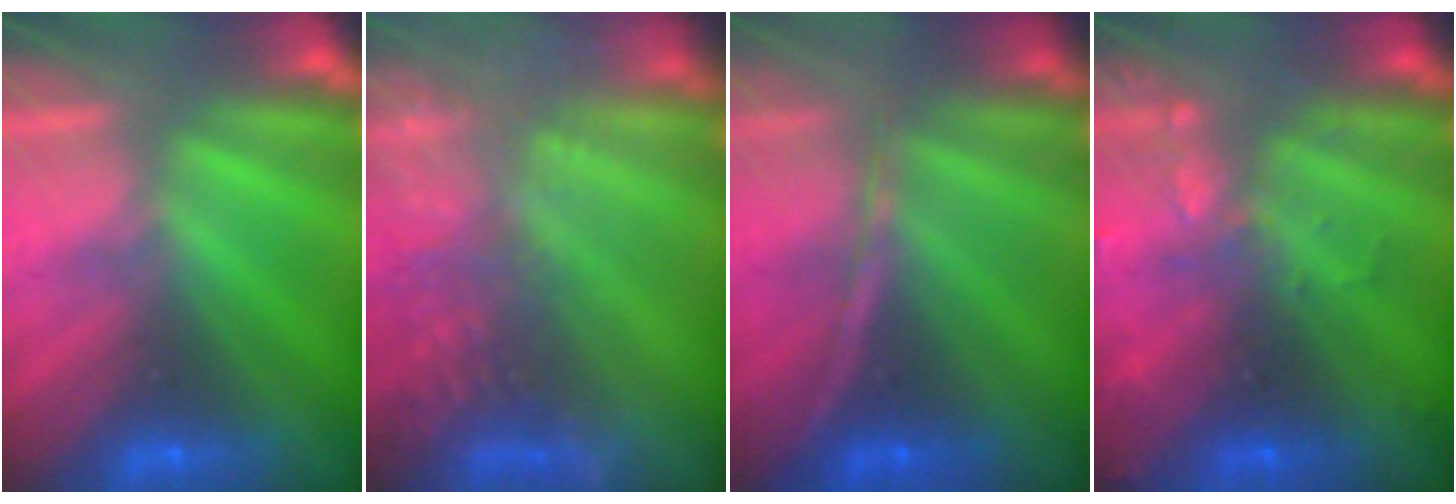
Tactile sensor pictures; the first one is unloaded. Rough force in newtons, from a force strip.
{"total": 8.1}
{"total": 1.3}
{"total": 3.1}